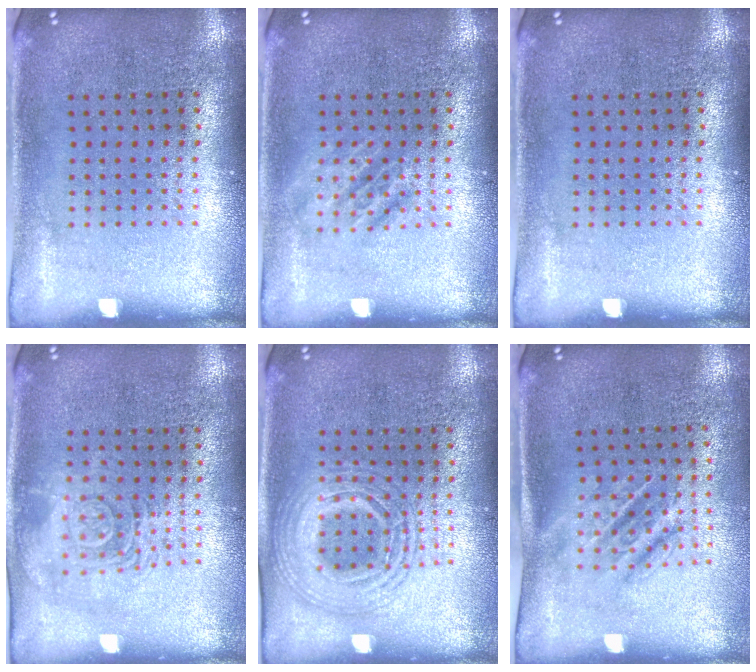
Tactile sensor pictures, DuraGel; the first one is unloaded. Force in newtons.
{"total": 1.6, "press": 1.6, "slide": 0.3}
{"total": 0.0}
{"total": 2.8, "press": 2.7, "slide": 0.4}
{"total": 2.6, "press": 2.6, "slide": 0.2}
{"total": 1.6, "press": 1.3, "slide": 1.0}